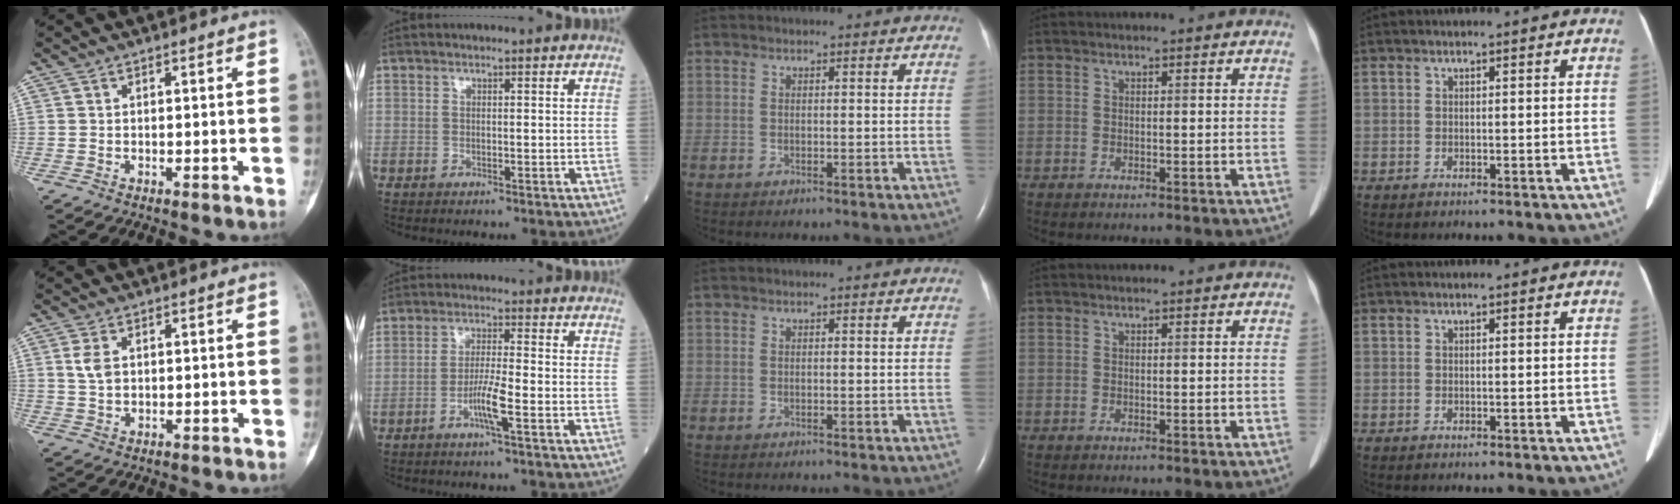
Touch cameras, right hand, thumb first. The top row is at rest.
{"thumb": {"total": 3.4, "force": [0.9, 2.2, 2.5], "torque": [-0.048, 0.000, 0.021]}, "index": {"total": 4.6, "force": [-2.0, -0.4, 4.1], "torque": [-0.083, -0.003, -0.040]}}